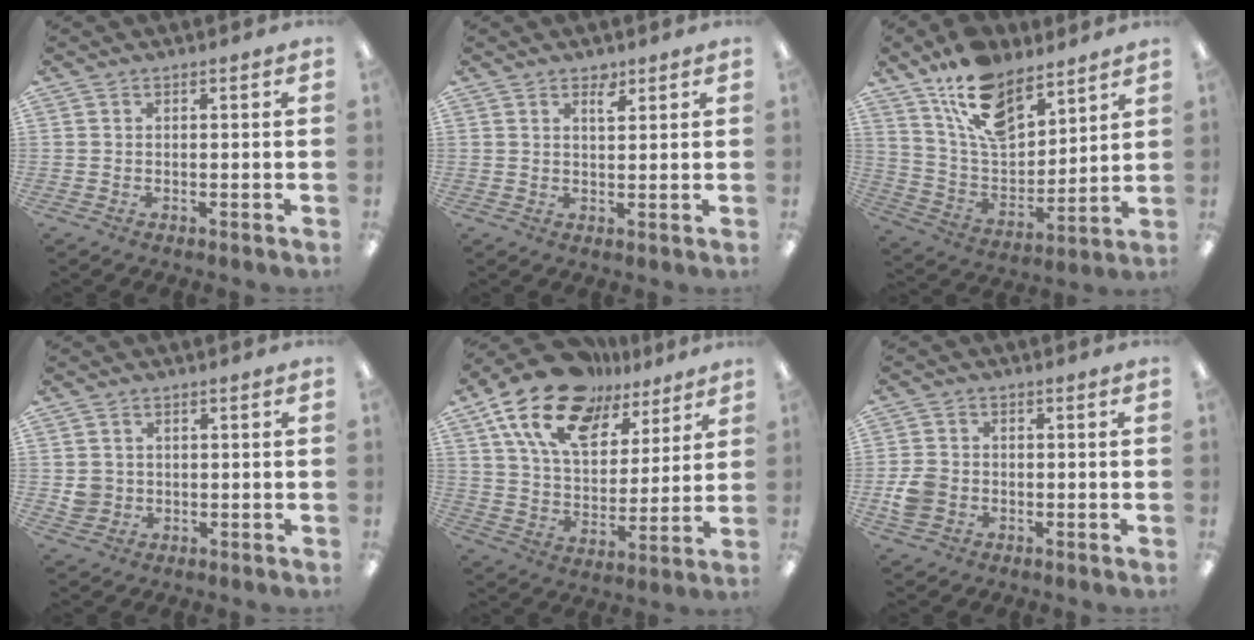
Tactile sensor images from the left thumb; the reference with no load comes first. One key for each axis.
{"total": 2.8, "fx": 2.1, "fy": 1.1, "fz": 1.4, "tx": -0.016, "ty": -0.007, "tz": 0.035}
{"total": 15.8, "fx": 10.8, "fy": 7.8, "fz": 8.4, "tx": -0.161, "ty": -0.051, "tz": 0.201}
{"total": 3.5, "fx": 0.4, "fy": 3.4, "fz": 0.8, "tx": -0.013, "ty": 0.004, "tz": 0.007}
{"total": 20.1, "fx": 13.0, "fy": 10.5, "fz": 11.1, "tx": -0.213, "ty": -0.061, "tz": 0.236}
{"total": 5.4, "fx": -1.4, "fy": 4.5, "fz": 2.6, "tx": -0.040, "ty": 0.009, "tz": -0.024}